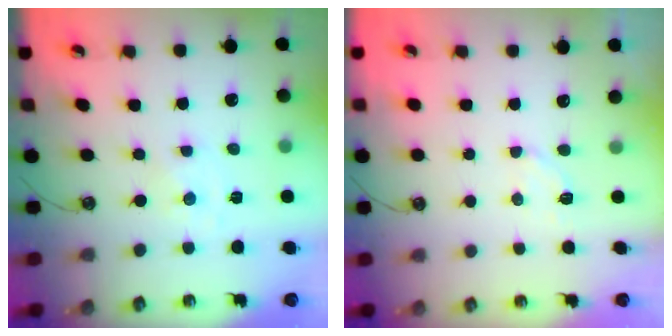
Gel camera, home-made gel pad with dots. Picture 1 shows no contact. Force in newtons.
{"total": 3.0, "press": 2.9, "slide": 0.7}